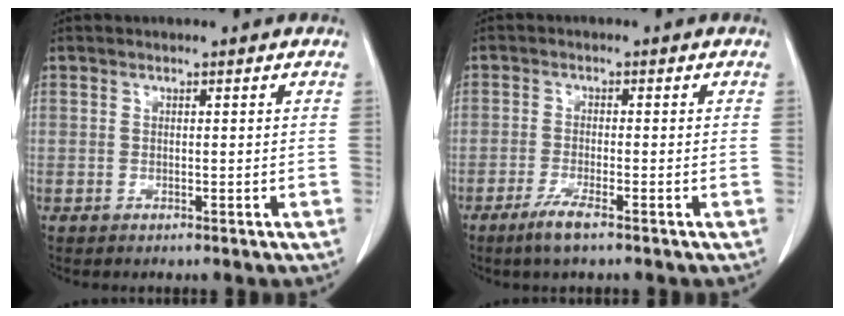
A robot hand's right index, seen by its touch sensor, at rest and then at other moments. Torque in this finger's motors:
{"motor_torque": [0.38, -0.32, 0.23, 0.05]}